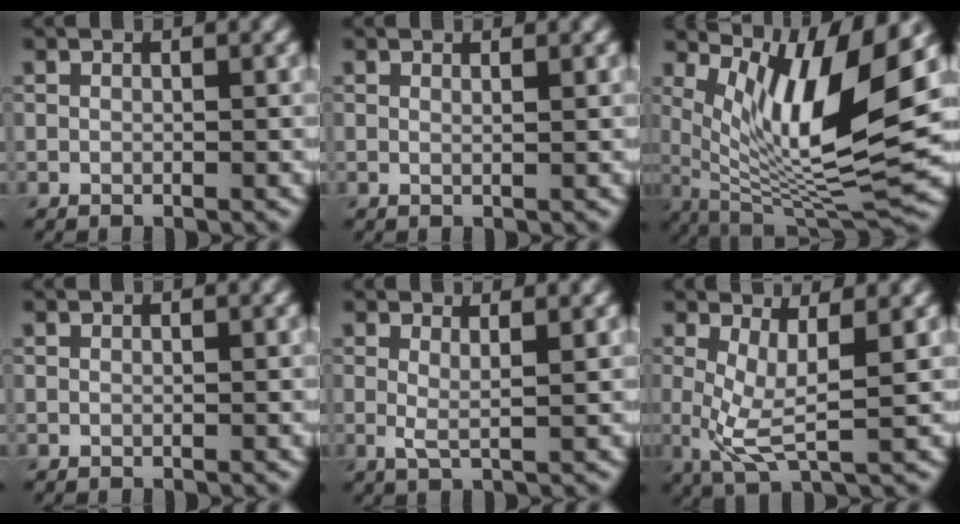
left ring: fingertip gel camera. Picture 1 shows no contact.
{"total": 0.9, "force": [0.6, 0.4, 0.6], "torque": [0.001, -0.002, 0.004]}
{"total": 11.4, "force": [4.1, 3.0, 10.2], "torque": [-0.167, -0.010, 0.085]}
{"total": 0.0}
{"total": 1.9, "force": [0.9, 0.4, 1.6], "torque": [-0.024, -0.005, 0.011]}
{"total": 4.4, "force": [0.7, 1.3, 4.2], "torque": [-0.087, -0.010, 0.016]}